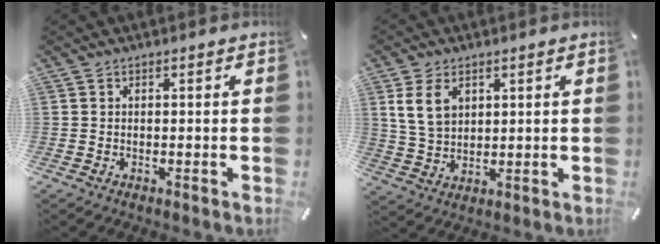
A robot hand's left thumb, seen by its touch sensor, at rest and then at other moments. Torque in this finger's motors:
{"motor_torque": [1.27, 1.46, 0.91, -0.67, 0.24]}